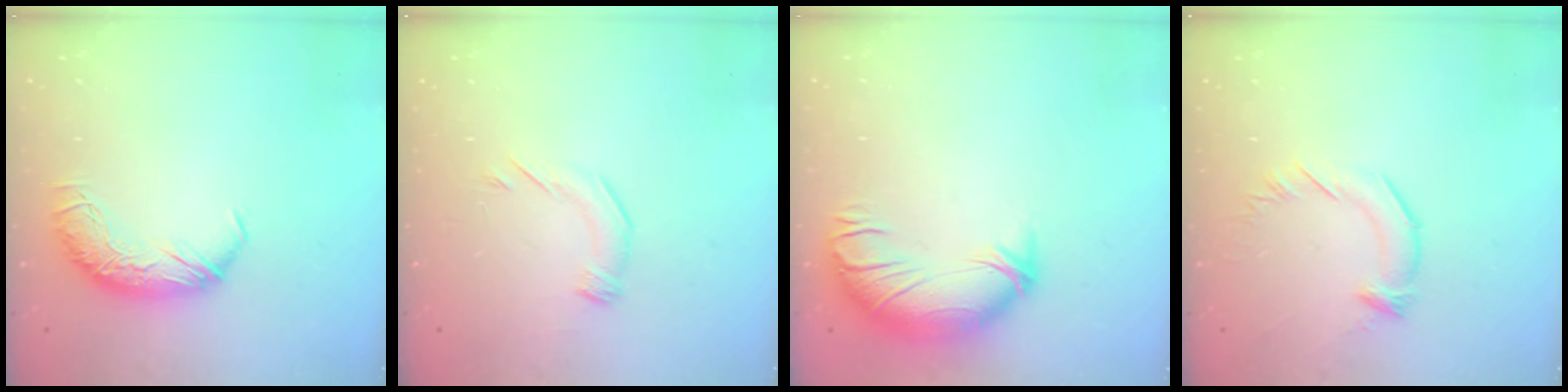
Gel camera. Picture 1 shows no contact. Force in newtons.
{"total": 3.6, "press": 3.5, "slide": 1.0}
{"total": 3.2, "press": 0.5, "slide": 3.2}
{"total": 3.0, "press": 3.0, "slide": 0.5}